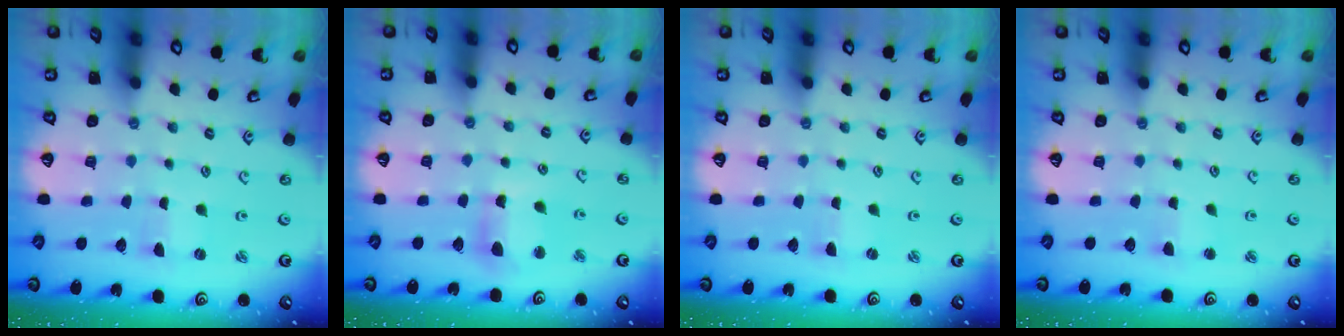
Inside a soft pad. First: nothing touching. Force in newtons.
{"total": 9.2, "press": 9.2, "slide": 1.0}
{"total": 0.9, "press": 0.9, "slide": 0.2}
{"total": 2.7, "press": 2.7, "slide": 0.2}